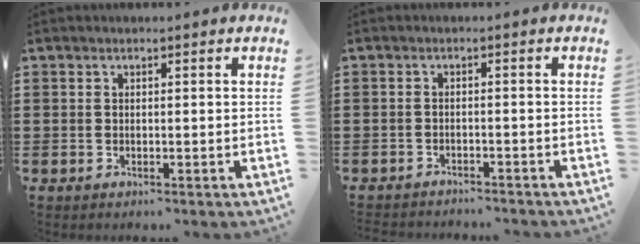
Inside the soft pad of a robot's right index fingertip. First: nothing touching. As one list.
[{"total": 1.6, "force": [-1.6, 0.1, 0.0], "torque": [-0.005, 0.001, -0.035]}]